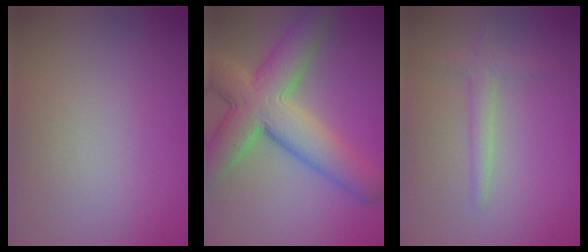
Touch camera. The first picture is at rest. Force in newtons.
{"total": 9.3, "press": 9.2, "slide": 0.5}
{"total": 1.7, "press": 1.7, "slide": 0.1}